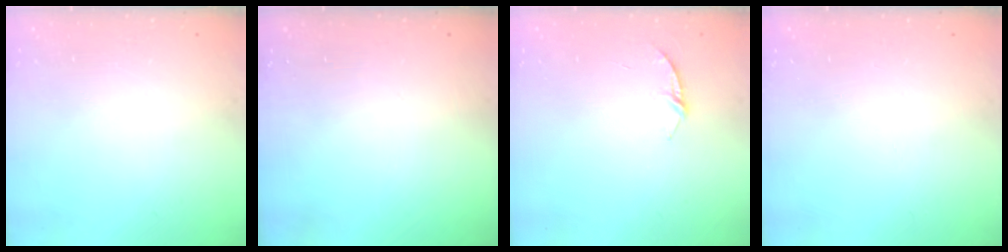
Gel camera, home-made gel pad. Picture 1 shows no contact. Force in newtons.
{"total": 0.0}
{"total": 4.3, "press": 4.3, "slide": 0.4}
{"total": 0.0}